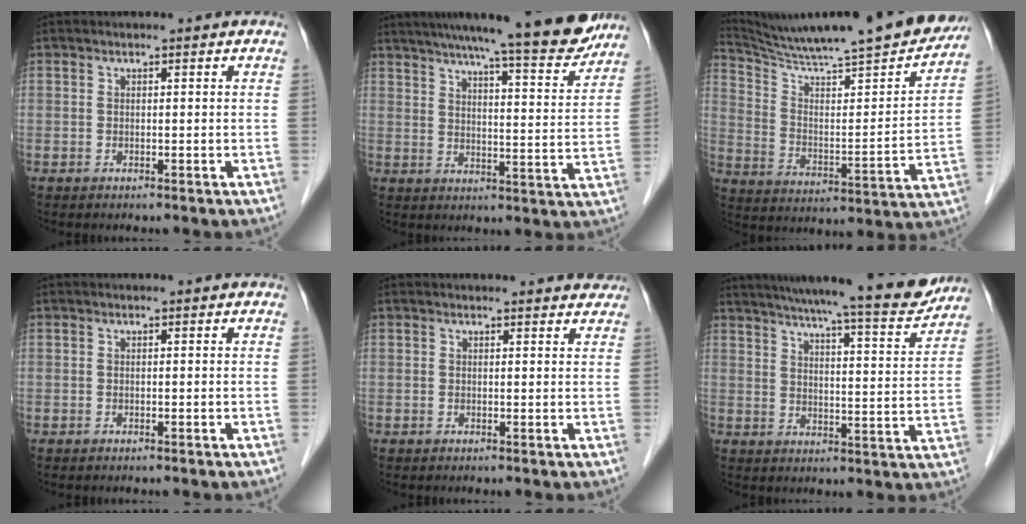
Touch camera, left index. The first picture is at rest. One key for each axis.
{"total": 17.8, "fx": 15.7, "fy": 0.9, "fz": 8.4, "tx": -0.120, "ty": -0.016, "tz": 0.210}
{"total": 24.7, "fx": 22.4, "fy": 0.4, "fz": 10.4, "tx": -0.170, "ty": -0.061, "tz": 0.324}
{"total": 0.0}
{"total": 4.7, "fx": 4.6, "fy": 0.8, "fz": 0.6, "tx": 0.000, "ty": 0.000, "tz": 0.035}
{"total": 19.1, "fx": 17.1, "fy": 0.8, "fz": 8.6, "tx": -0.127, "ty": -0.026, "tz": 0.226}